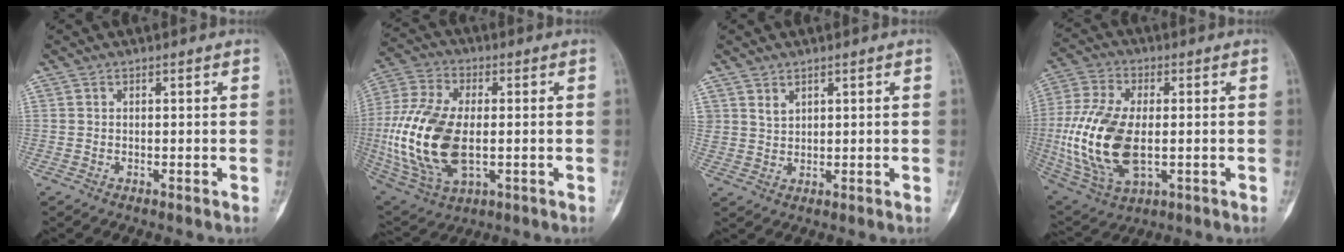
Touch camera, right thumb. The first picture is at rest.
{"total": 20.7, "force": [-1.8, 11.3, 17.2], "torque": [-0.374, -0.007, -0.021]}
{"total": 2.0, "force": [1.4, 1.2, 0.6], "torque": [-0.001, -0.013, 0.030]}
{"total": 19.0, "force": [-1.7, 10.2, 15.9], "torque": [-0.344, -0.007, -0.020]}